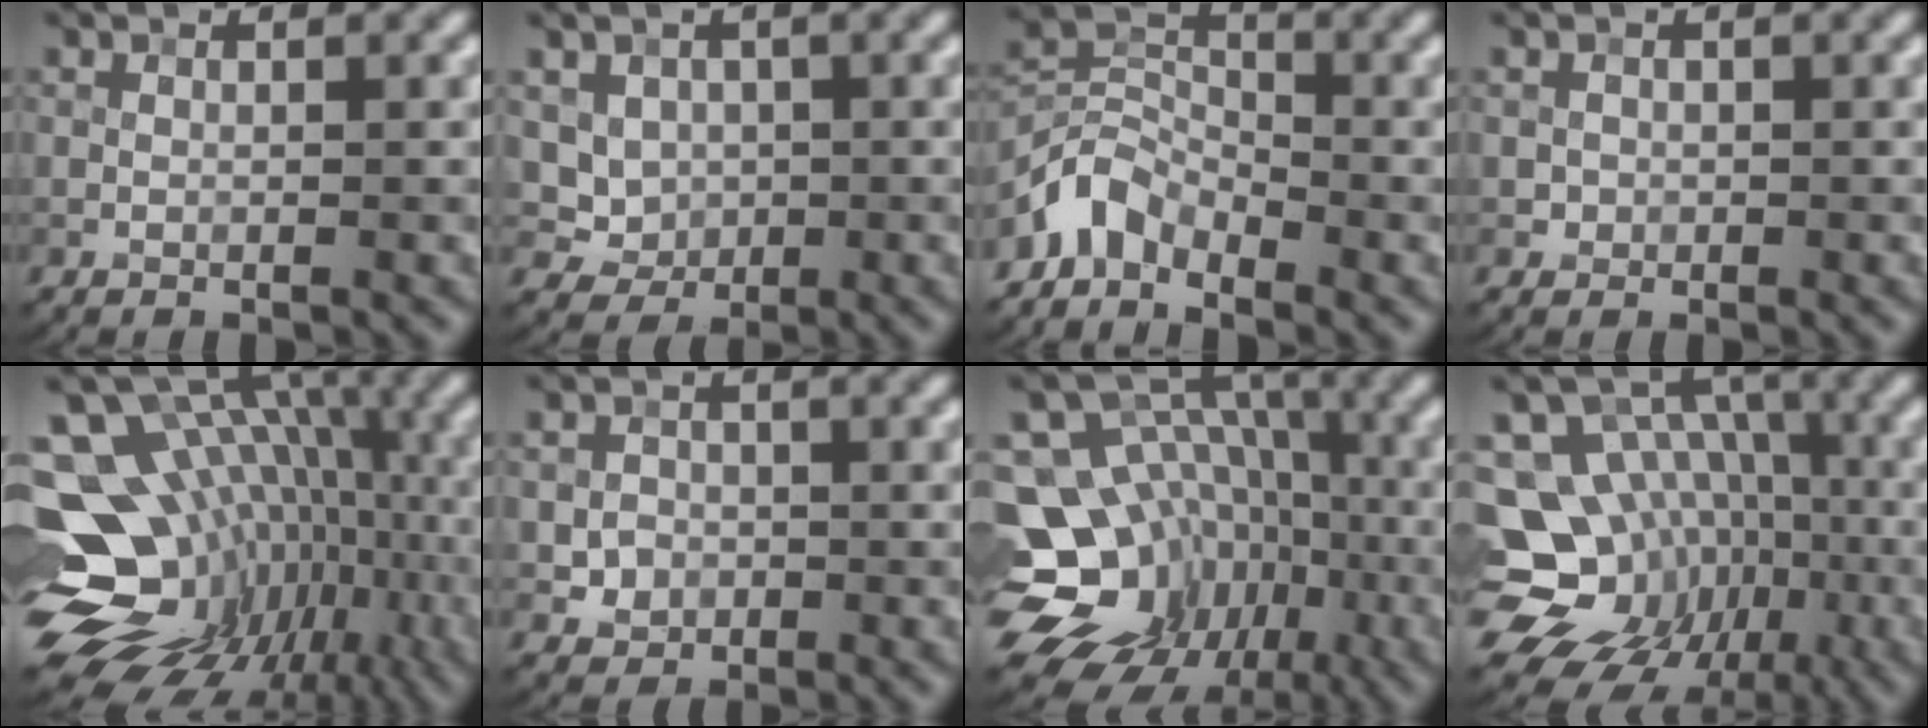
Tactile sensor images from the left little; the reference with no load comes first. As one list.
[{"total": 3.0, "force": [0.2, 2.7, 1.3], "torque": [-0.028, -0.005, 0.013]}, {"total": 3.9, "force": [-3.2, 1.8, 1.0], "torque": [-0.019, 0.009, -0.081]}, {"total": 0.9, "force": [0.1, 0.8, 0.3], "torque": [-0.005, -0.003, 0.005]}, {"total": 18.0, "force": [-4.4, 12.5, 12.2], "torque": [-0.181, 0.015, -0.029]}, {"total": 2.7, "force": [0.0, 2.5, 0.9], "torque": [-0.010, -0.002, 0.002]}, {"total": 17.6, "force": [-5.7, 14.2, 8.5], "torque": [-0.163, -0.002, -0.089]}, {"total": 16.2, "force": [-5.8, 13.7, 6.6], "torque": [-0.132, -0.009, -0.090]}]